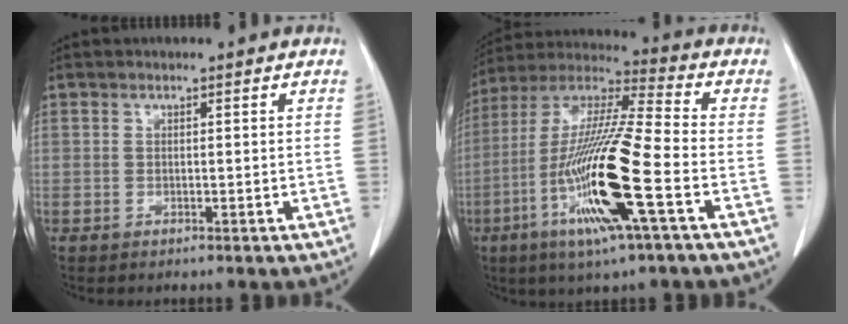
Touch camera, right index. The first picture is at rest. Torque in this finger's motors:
{"motor_torque": [2.14, 0.00, 0.60, 0.21]}